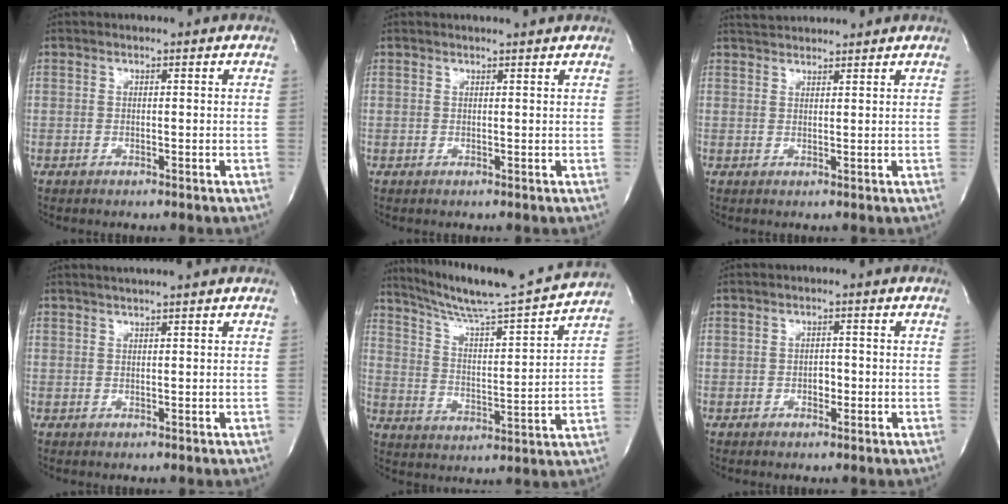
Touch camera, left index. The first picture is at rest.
{"total": 2.5, "force": [2.4, -0.2, 0.7], "torque": [-0.011, 0.005, 0.028]}
{"total": 4.8, "force": [4.7, 0.5, 0.9], "torque": [-0.021, 0.034, 0.077]}
{"total": 3.4, "force": [3.0, -0.6, 1.6], "torque": [-0.021, 0.016, 0.046]}
{"total": 17.1, "force": [15.9, -1.1, 6.3], "torque": [-0.111, -0.028, 0.240]}
{"total": 1.4, "force": [-0.5, 0.9, 1.0], "torque": [-0.015, 0.004, -0.007]}